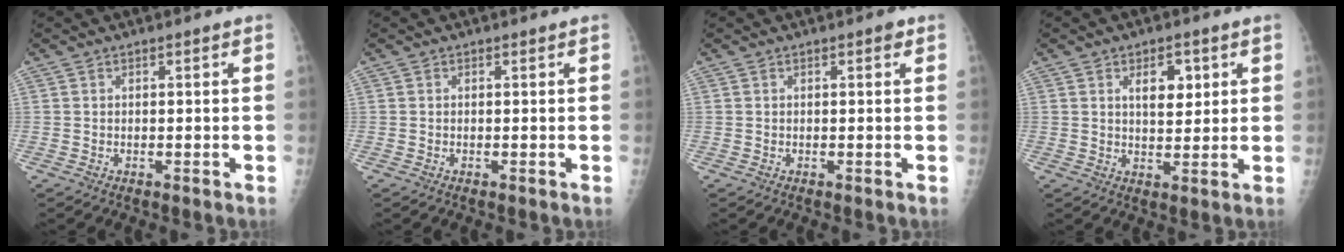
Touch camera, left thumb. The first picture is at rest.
{"total": 0.0}
{"total": 0.8, "force": [0.4, 0.4, 0.6], "torque": [-0.005, 0.001, 0.003]}
{"total": 5.9, "force": [2.3, 3.3, 4.3], "torque": [-0.040, -0.011, 0.038]}